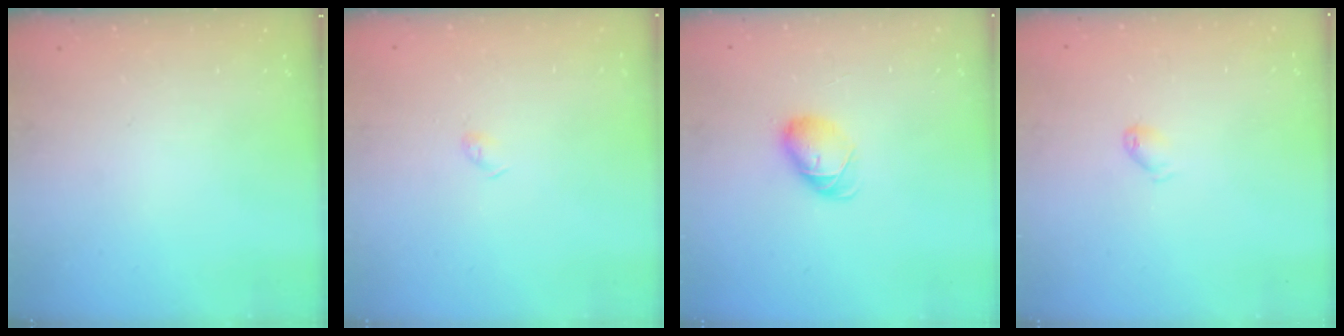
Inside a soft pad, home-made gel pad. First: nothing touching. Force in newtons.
{"total": 2.6, "press": 2.5, "slide": 0.4}
{"total": 7.9, "press": 7.8, "slide": 0.9}
{"total": 4.4, "press": 4.3, "slide": 0.7}